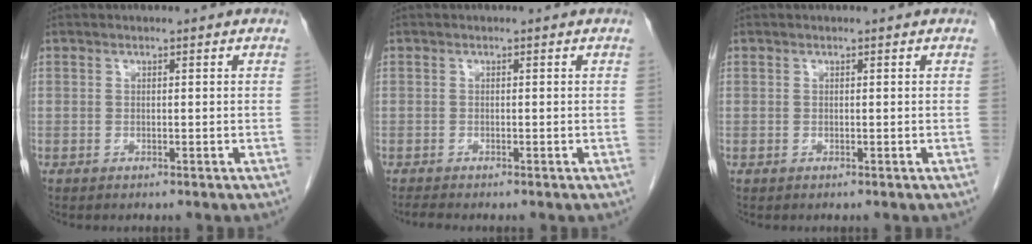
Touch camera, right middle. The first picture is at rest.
{"total": 1.0, "force": [-0.9, -0.2, 0.3], "torque": [-0.014, -0.005, -0.019]}
{"total": 0.0}